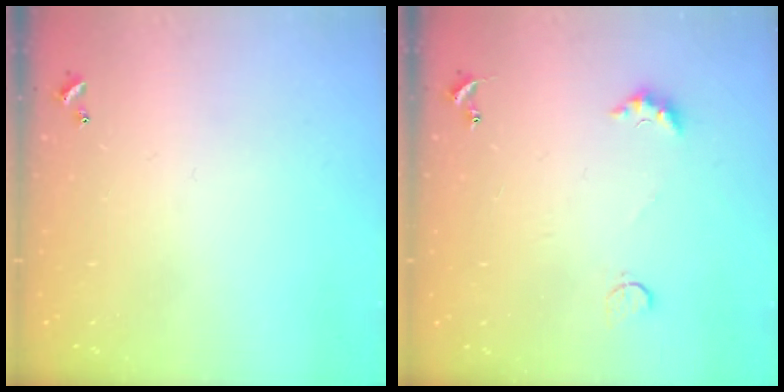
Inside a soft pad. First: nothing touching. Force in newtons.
{"total": 3.6, "press": 3.6, "slide": 0.6}